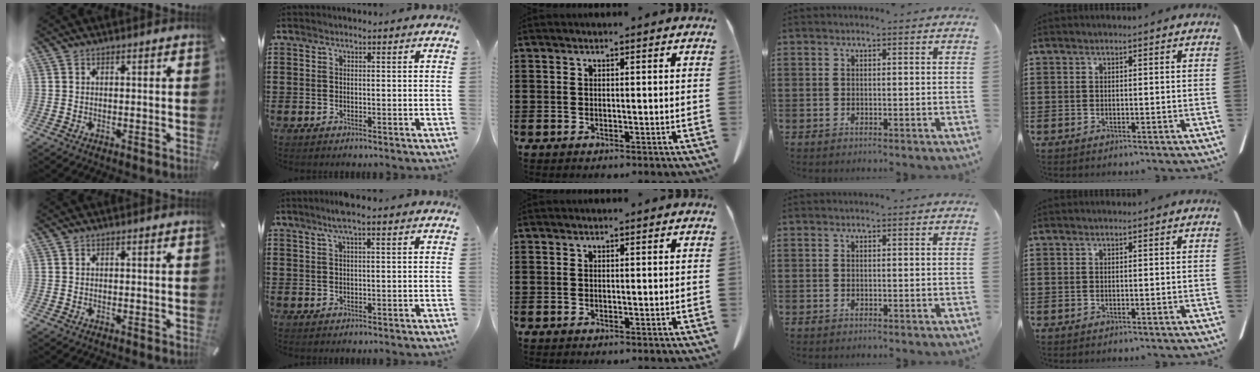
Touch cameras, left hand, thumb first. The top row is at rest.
{"index": {"total": 3.0, "force": [1.7, 0.1, 2.5], "torque": [-0.051, 0.003, 0.030]}}